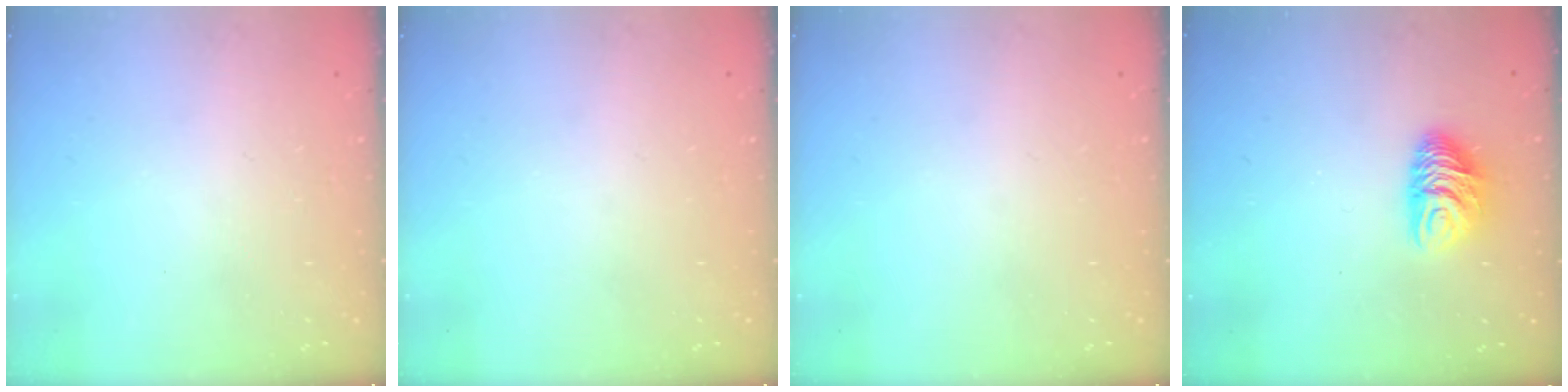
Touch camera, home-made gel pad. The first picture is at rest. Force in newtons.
{"total": 0.0}
{"total": 0.0}
{"total": 8.7, "press": 8.7, "slide": 0.7}